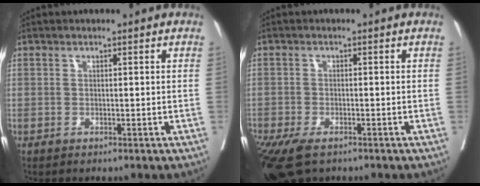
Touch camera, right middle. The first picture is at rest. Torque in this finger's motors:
{"motor_torque": [1.10, -1.04, 0.54, 0.20]}